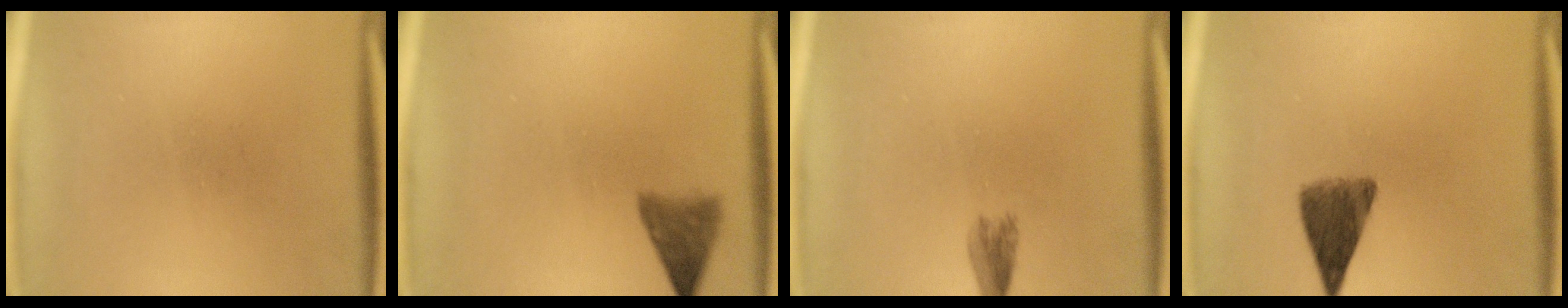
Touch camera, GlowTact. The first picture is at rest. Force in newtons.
{"total": 3.6}
{"total": 2.3}
{"total": 6.4}